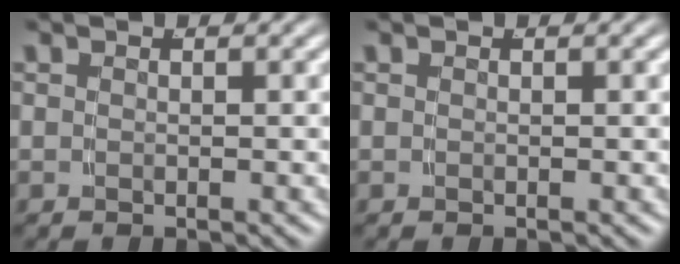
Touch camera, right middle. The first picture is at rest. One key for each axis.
{"total": 0.0}